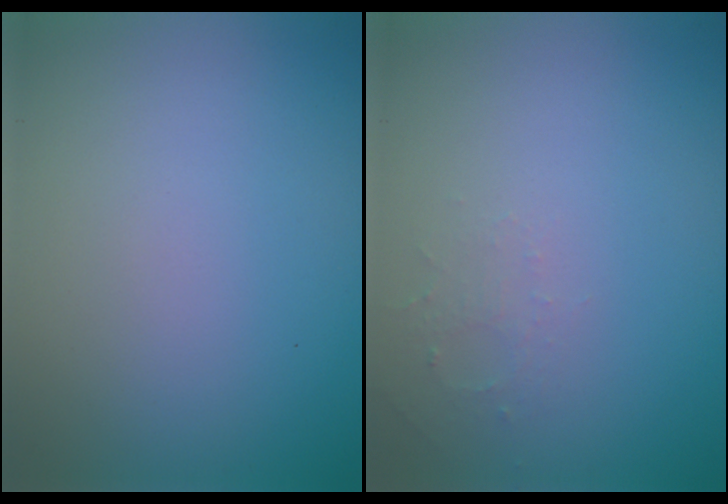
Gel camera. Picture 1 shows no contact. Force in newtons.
{"total": 1.2, "press": 1.2, "slide": 0.3}